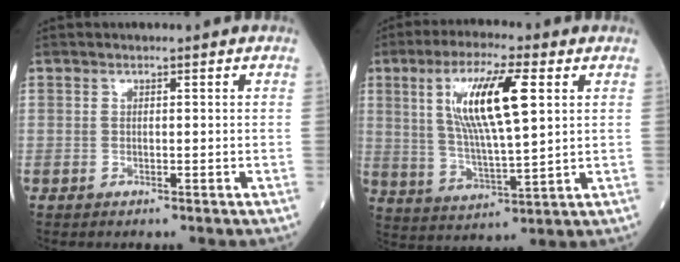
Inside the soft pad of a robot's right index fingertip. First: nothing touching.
{"total": 13.0, "force": [3.9, 2.1, 12.2], "torque": [-0.236, 0.006, 0.073]}